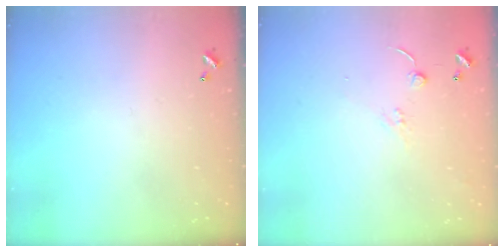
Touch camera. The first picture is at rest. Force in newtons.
{"total": 7.1, "press": 7.1, "slide": 0.6}